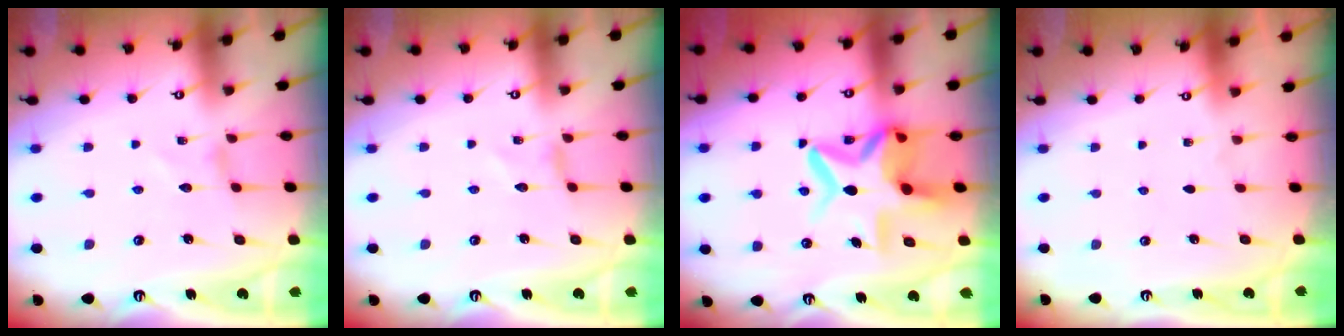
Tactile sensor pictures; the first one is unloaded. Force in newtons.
{"total": 0.0}
{"total": 13.0, "press": 12.9, "slide": 1.9}
{"total": 0.0}